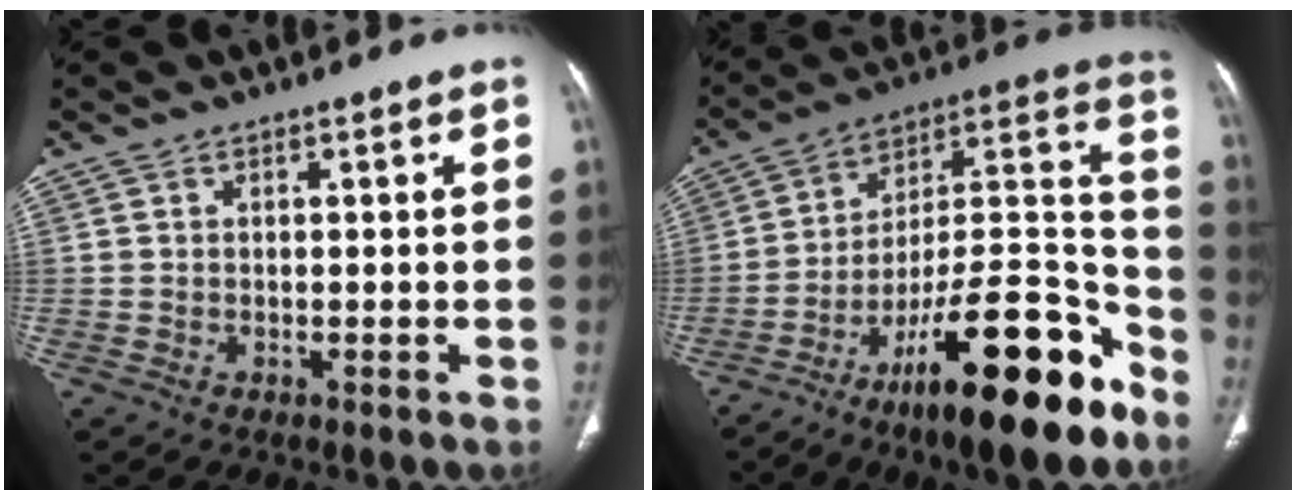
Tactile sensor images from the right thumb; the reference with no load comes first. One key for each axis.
{"total": 26.6, "fx": -16.3, "fy": 7.0, "fz": 19.9, "tx": -0.259, "ty": 0.101, "tz": -0.256}